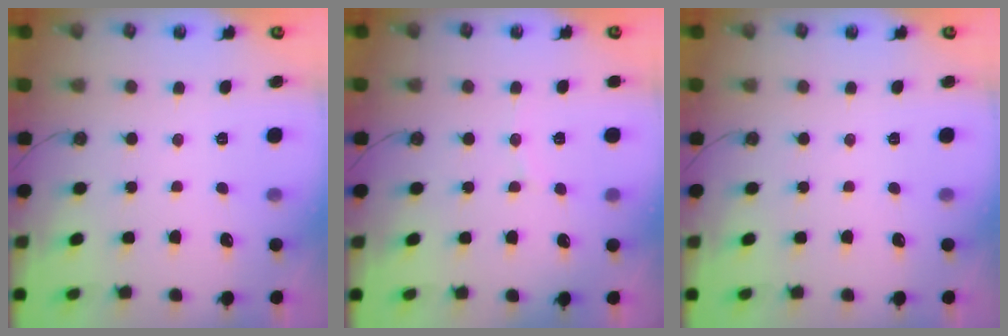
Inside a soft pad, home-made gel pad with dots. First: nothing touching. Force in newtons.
{"total": 3.4, "press": 3.2, "slide": 1.2}
{"total": 0.0}